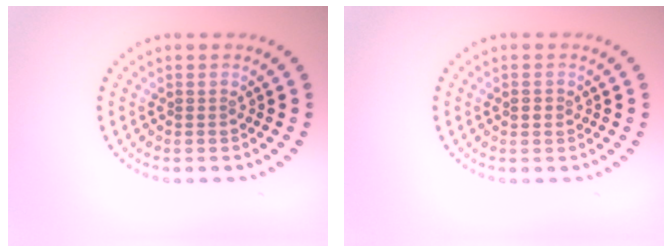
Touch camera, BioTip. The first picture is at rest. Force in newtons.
{"total": 1.1, "press": 1.0, "slide": 0.3}